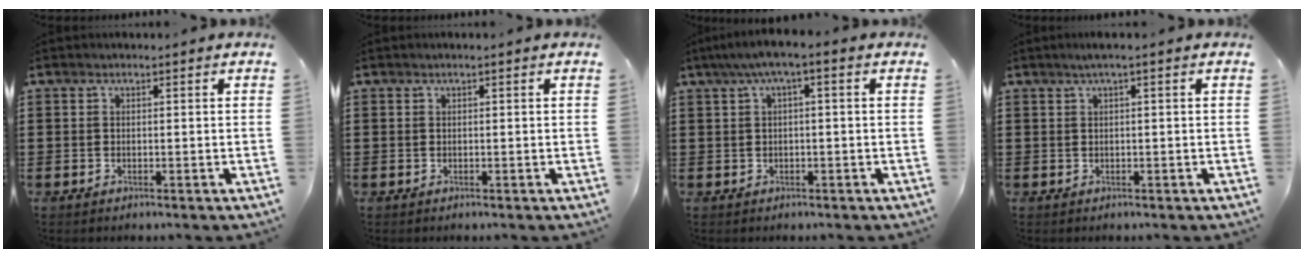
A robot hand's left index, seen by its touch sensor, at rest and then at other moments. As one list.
[{"total": 0.0}, {"total": 2.8, "force": [-0.5, 0.3, 2.8], "torque": [-0.049, 0.004, -0.013]}, {"total": 1.4, "force": [0.1, -0.1, 1.4], "torque": [-0.022, -0.004, 0.002]}]